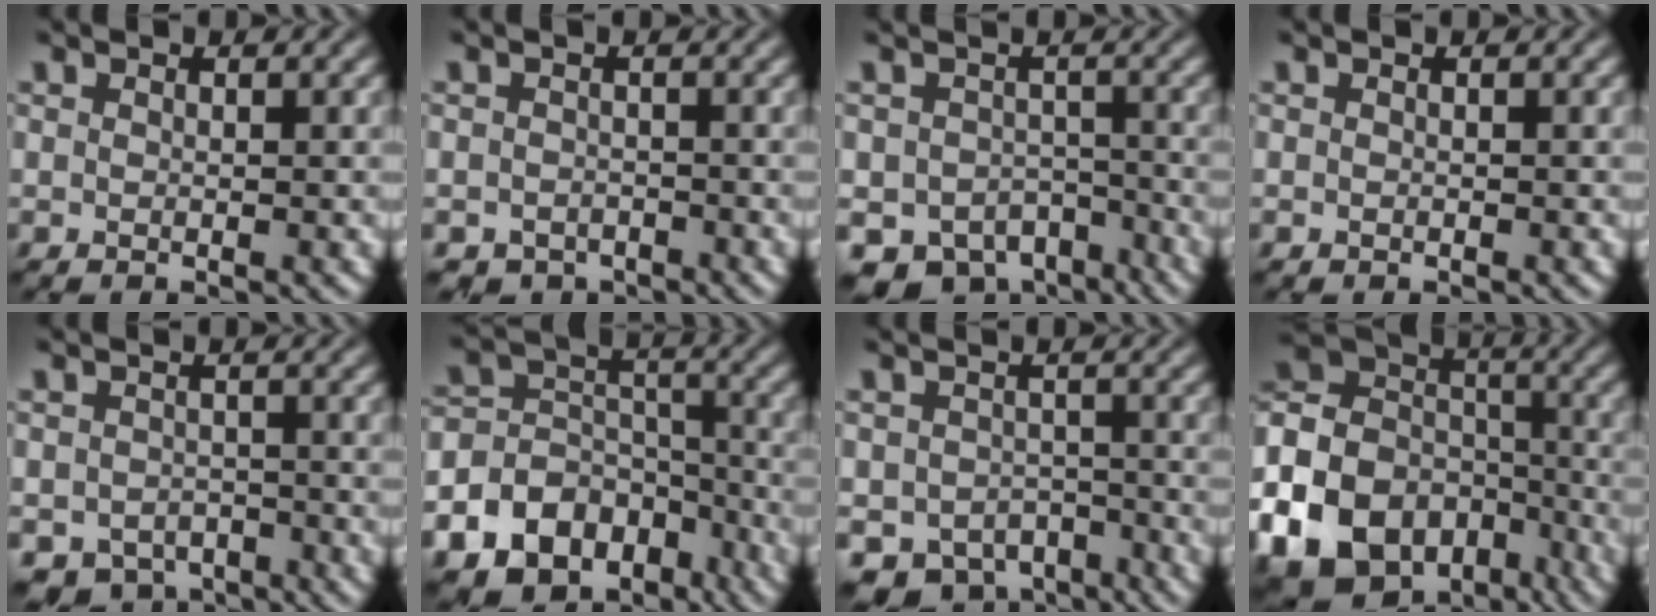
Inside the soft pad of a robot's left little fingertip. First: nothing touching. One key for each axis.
{"total": 1.6, "fx": -1.2, "fy": 0.9, "fz": 0.1, "tx": 0.005, "ty": -0.002, "tz": -0.023}
{"total": 6.4, "fx": -4.5, "fy": 3.8, "fz": 2.5, "tx": -0.029, "ty": -0.023, "tz": -0.066}
{"total": 0.0}
{"total": 3.2, "fx": -2.2, "fy": 2.1, "fz": 1.0, "tx": -0.006, "ty": -0.012, "tz": -0.036}
{"total": 14.5, "fx": -8.4, "fy": 11.0, "fz": 4.1, "tx": -0.083, "ty": -0.038, "tz": -0.129}
{"total": 5.3, "fx": -3.6, "fy": 3.3, "fz": 2.0, "tx": -0.025, "ty": -0.019, "tz": -0.058}
{"total": 19.9, "fx": -10.4, "fy": 15.0, "fz": 7.9, "tx": -0.204, "ty": -0.054, "tz": -0.176}